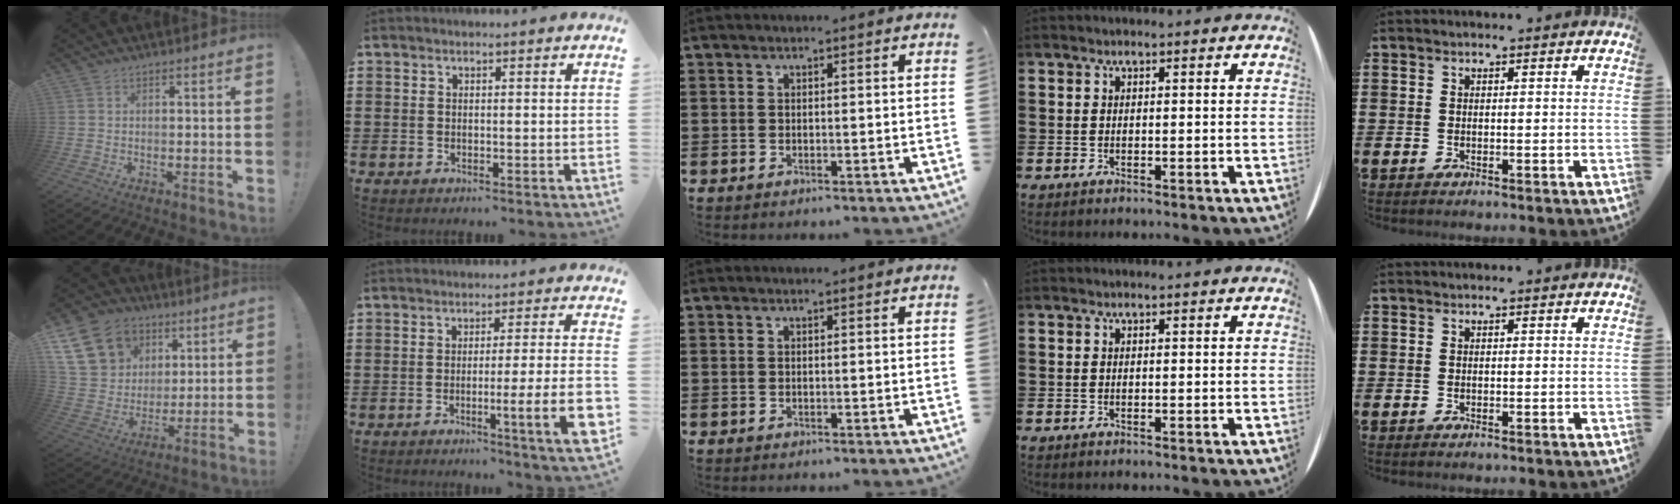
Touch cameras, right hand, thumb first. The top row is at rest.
{"thumb": {"total": 18.7, "force": [8.4, 14.9, 7.4], "torque": [-0.120, -0.033, 0.190]}, "index": {"total": 8.9, "force": [-2.7, 0.2, 8.5], "torque": [-0.129, -0.015, -0.045]}}